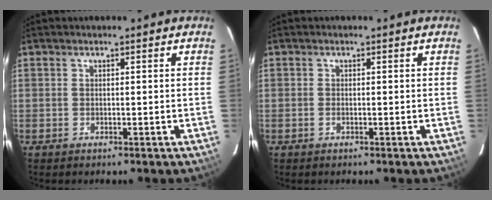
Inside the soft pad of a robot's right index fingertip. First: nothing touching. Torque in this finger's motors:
{"motor_torque": [-0.10, -0.04, -0.09, 0.00]}